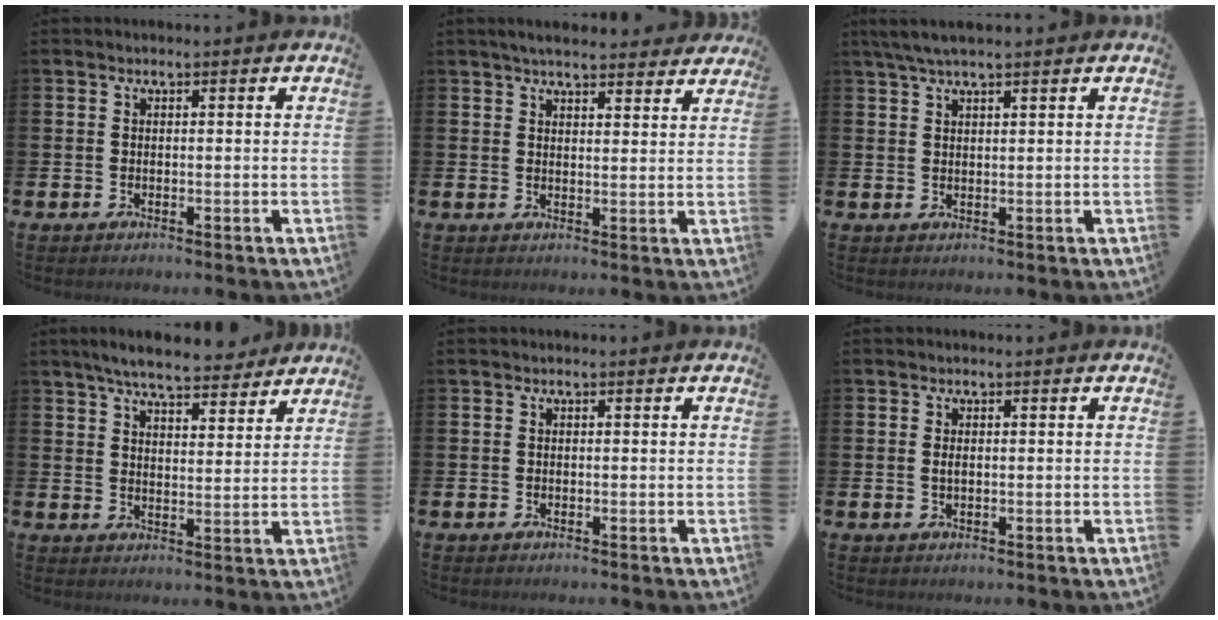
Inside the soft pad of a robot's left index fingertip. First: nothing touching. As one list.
[{"total": 4.3, "force": [4.1, 0.7, 1.2], "torque": [-0.024, -0.015, 0.073]}, {"total": 3.4, "force": [2.7, 0.5, 2.0], "torque": [-0.049, 0.001, 0.050]}, {"total": 7.2, "force": [6.6, 1.3, 2.5], "torque": [-0.055, -0.031, 0.116]}, {"total": 0.0}, {"total": 0.7, "force": [0.1, 0.3, 0.6], "torque": [-0.010, 0.002, 0.001]}]